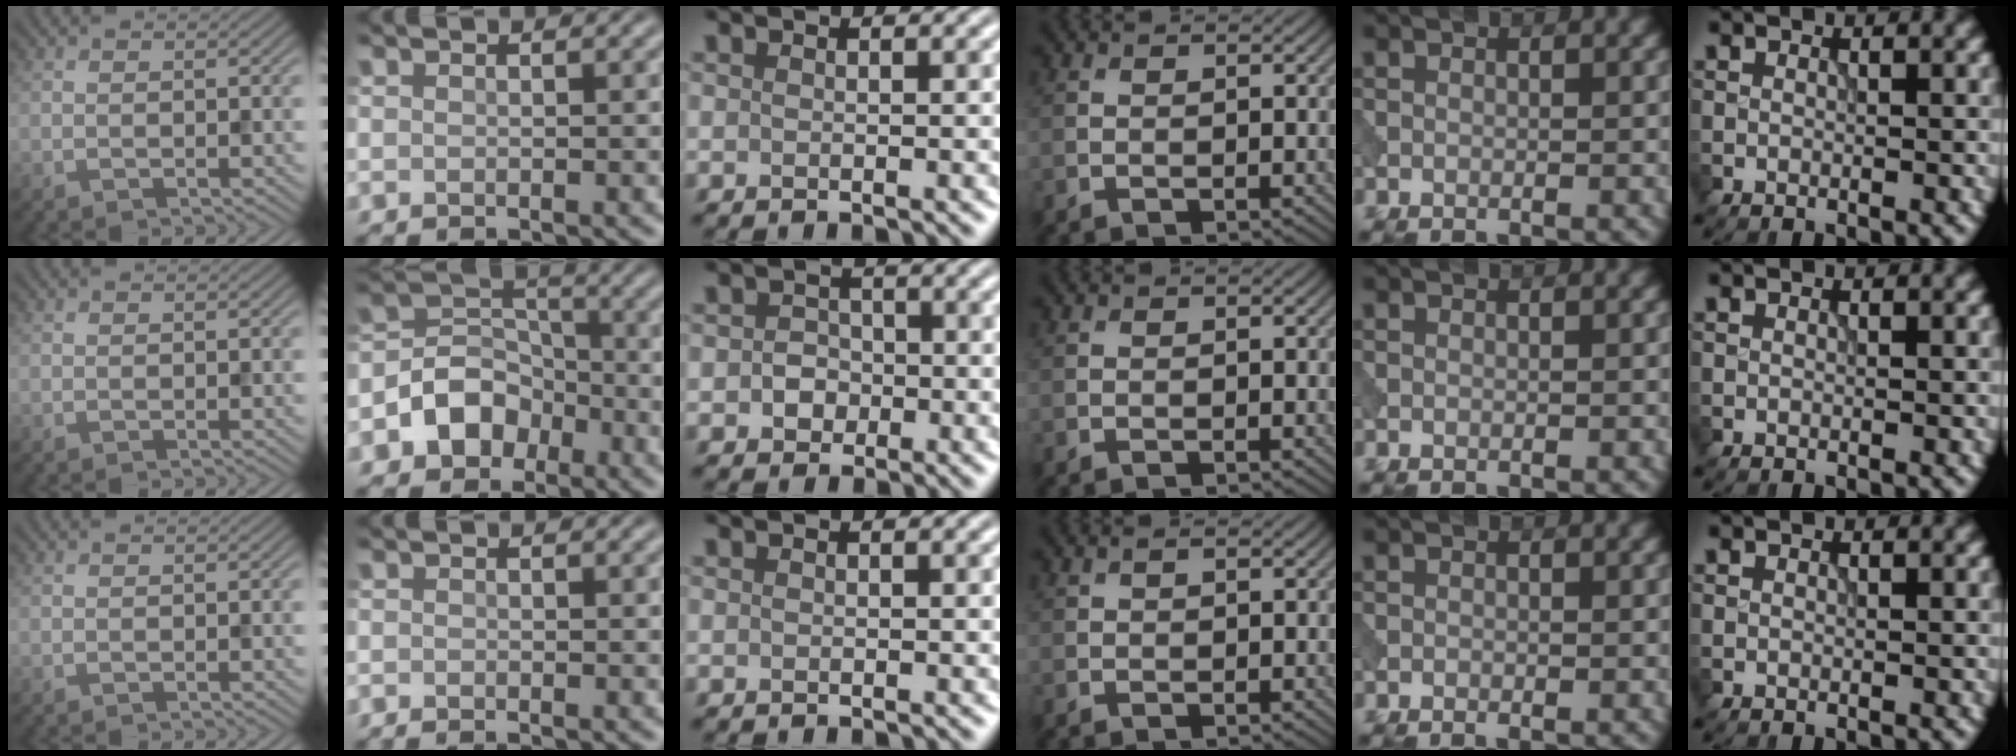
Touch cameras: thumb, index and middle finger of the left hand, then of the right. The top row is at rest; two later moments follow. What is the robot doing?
{"motion": "extract", "object": "peg toy"}